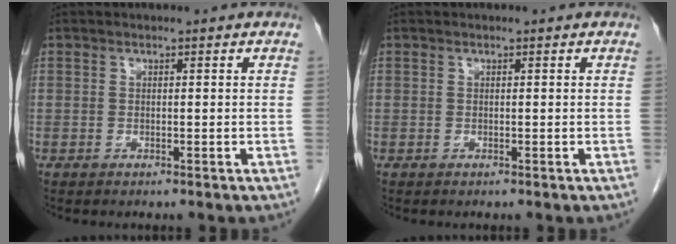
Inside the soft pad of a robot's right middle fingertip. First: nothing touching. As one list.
[{"total": 0.0}]